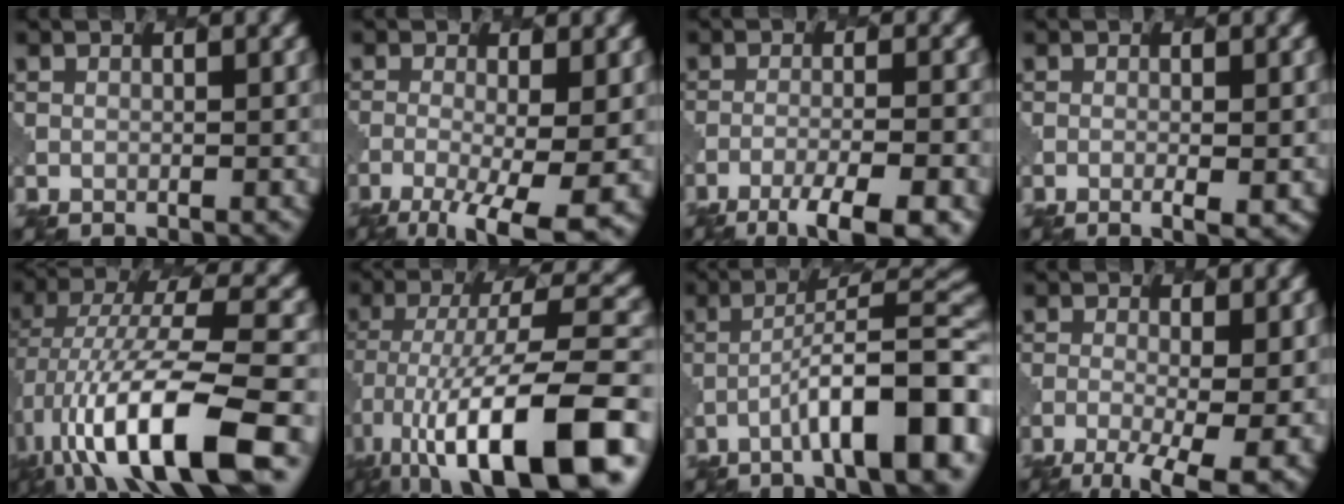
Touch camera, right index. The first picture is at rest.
{"total": 8.1, "force": [-3.8, 2.5, 6.7], "torque": [-0.121, -0.023, -0.057]}
{"total": 7.0, "force": [-4.7, 1.4, 5.0], "torque": [-0.081, -0.005, -0.074]}
{"total": 2.0, "force": [-0.4, 0.5, 1.9], "torque": [-0.028, -0.003, -0.005]}
{"total": 12.1, "force": [-3.8, 4.1, 10.7], "torque": [-0.200, 0.010, -0.065]}
{"total": 14.7, "force": [-6.1, 5.3, 12.2], "torque": [-0.218, 0.017, -0.099]}
{"total": 10.4, "force": [-4.6, 2.2, 9.0], "torque": [-0.127, 0.024, -0.066]}
{"total": 9.0, "force": [-3.9, 3.4, 7.4], "torque": [-0.112, -0.017, -0.048]}